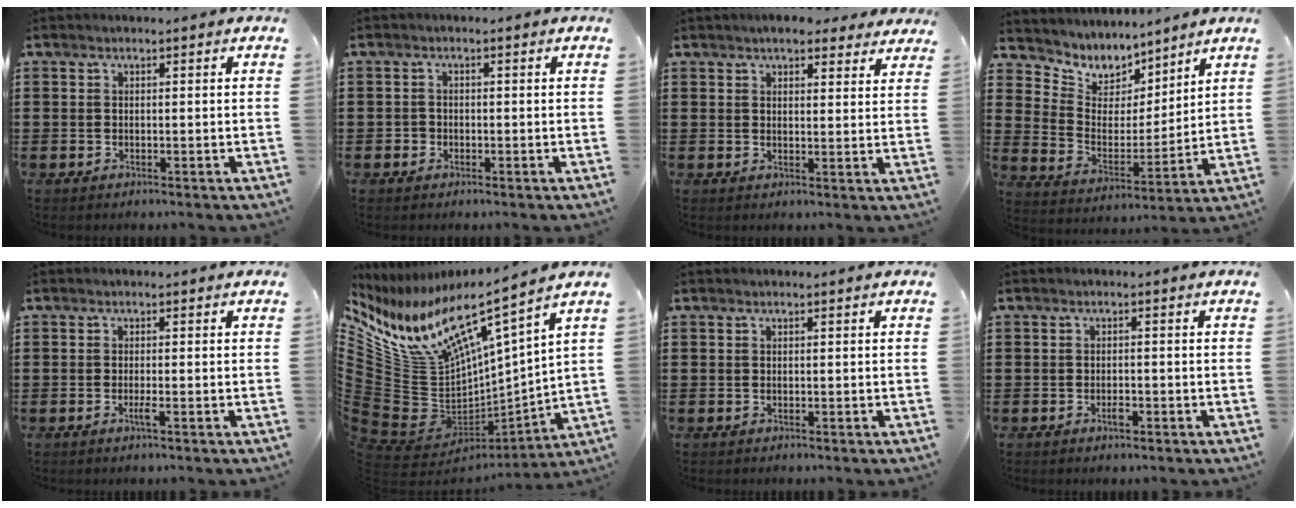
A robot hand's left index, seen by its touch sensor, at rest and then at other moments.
{"total": 1.1, "force": [-0.4, 1.0, 0.2], "torque": [-0.007, 0.004, -0.011]}
{"total": 4.3, "force": [3.9, 1.1, 1.5], "torque": [-0.031, -0.006, 0.072]}
{"total": 6.3, "force": [5.6, 2.8, -0.5], "torque": [-0.037, -0.049, 0.100]}
{"total": 1.5, "force": [-0.6, -0.1, 1.4], "torque": [-0.032, -0.008, -0.012]}
{"total": 12.2, "force": [7.2, 6.2, 7.6], "torque": [-0.204, -0.065, 0.122]}
{"total": 0.0}
{"total": 1.5, "force": [-0.7, 0.6, 1.1], "torque": [-0.024, 0.000, -0.013]}